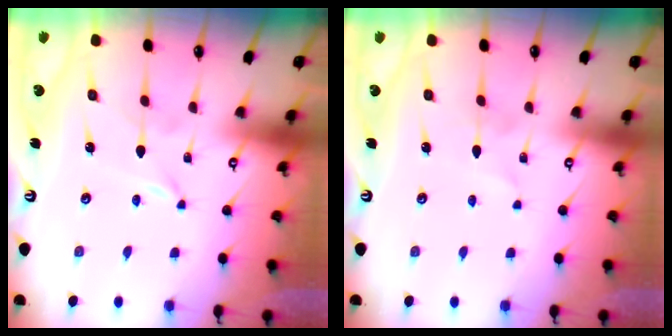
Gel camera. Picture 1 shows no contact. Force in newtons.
{"total": 1.8, "press": 1.8, "slide": 0.2}